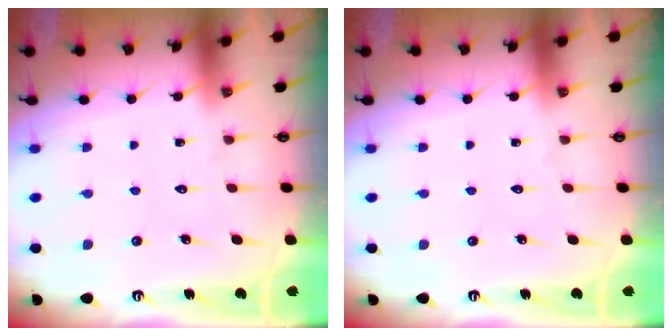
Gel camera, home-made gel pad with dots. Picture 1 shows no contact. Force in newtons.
{"total": 0.0}